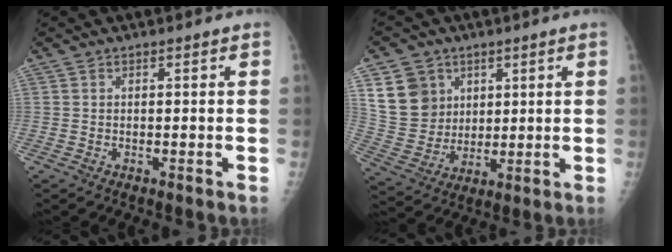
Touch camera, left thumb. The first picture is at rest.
{"total": 11.8, "force": [4.9, 9.9, 3.9], "torque": [-0.047, -0.019, 0.107]}